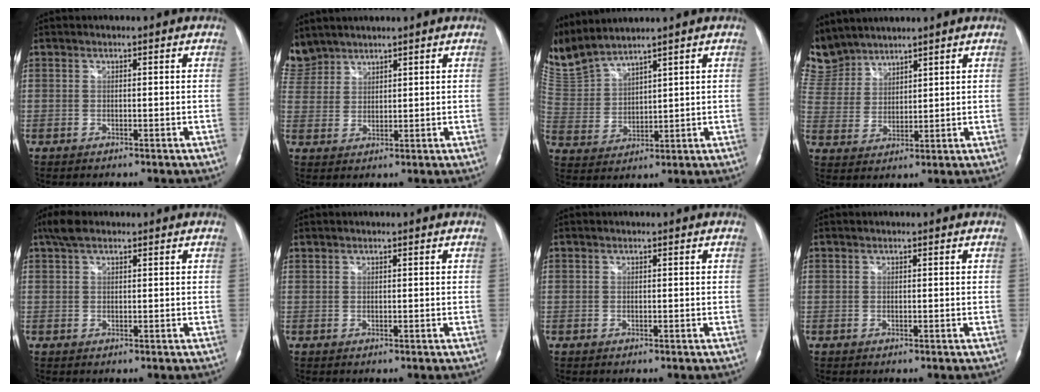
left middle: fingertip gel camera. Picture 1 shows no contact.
{"total": 6.5, "force": [5.7, 3.1, 0.2], "torque": [-0.015, 0.013, 0.126]}
{"total": 9.0, "force": [8.8, 0.0, 1.9], "torque": [-0.073, 0.011, 0.200]}
{"total": 11.0, "force": [9.9, 4.6, 1.3], "torque": [-0.058, 0.018, 0.218]}
{"total": 3.4, "force": [2.4, 1.4, 2.0], "torque": [-0.045, 0.022, 0.047]}
{"total": 0.0}
{"total": 0.0}
{"total": 0.0}